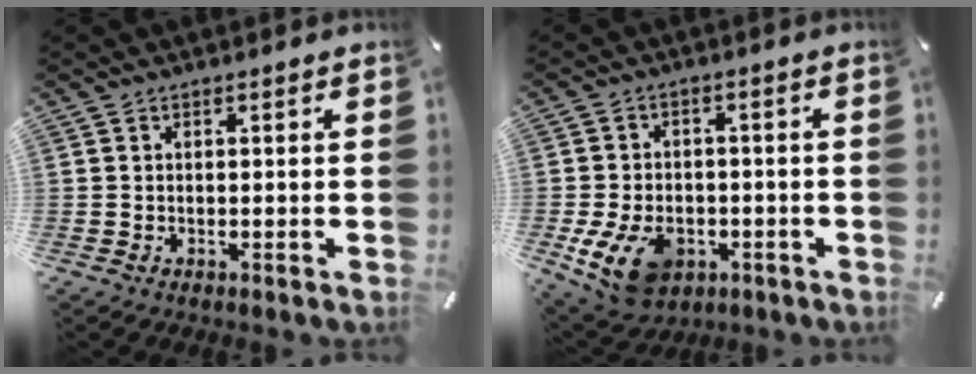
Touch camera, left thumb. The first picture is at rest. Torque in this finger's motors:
{"motor_torque": [0.91, 2.54, 0.61, 0.00, 0.29]}